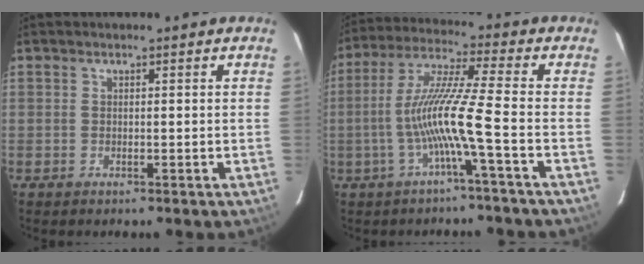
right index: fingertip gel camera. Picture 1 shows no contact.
{"total": 11.0, "force": [-3.5, -1.7, 10.3], "torque": [-0.207, 0.002, -0.066]}